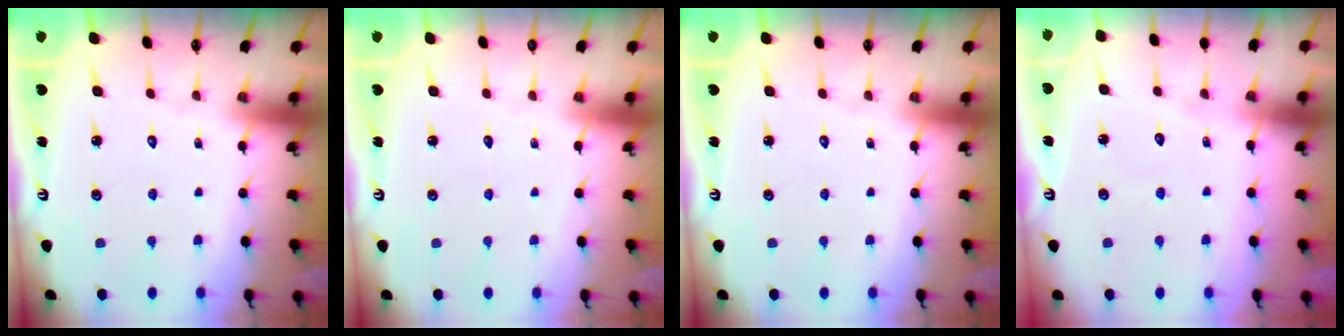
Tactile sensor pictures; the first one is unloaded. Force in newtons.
{"total": 0.0}
{"total": 0.0}
{"total": 2.7, "press": 2.7, "slide": 0.3}